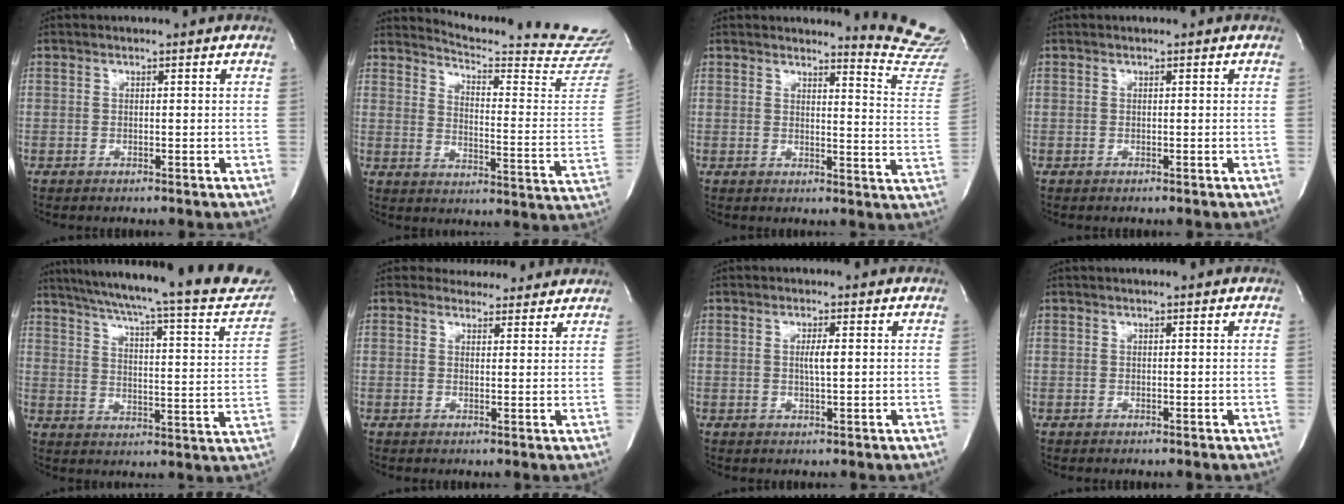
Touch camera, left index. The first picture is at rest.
{"total": 20.9, "force": [20.2, -1.5, 5.1], "torque": [-0.088, -0.149, 0.240]}
{"total": 10.8, "force": [10.7, -1.7, -0.1], "torque": [0.003, -0.140, 0.096]}
{"total": 0.0}
{"total": 29.1, "force": [25.6, 2.8, 13.5], "torque": [-0.204, -0.062, 0.311]}
{"total": 5.6, "force": [5.2, 2.1, 0.5], "torque": [0.000, 0.004, 0.054]}
{"total": 2.2, "force": [0.2, 0.1, 2.2], "torque": [-0.041, -0.001, 0.002]}
{"total": 0.0}